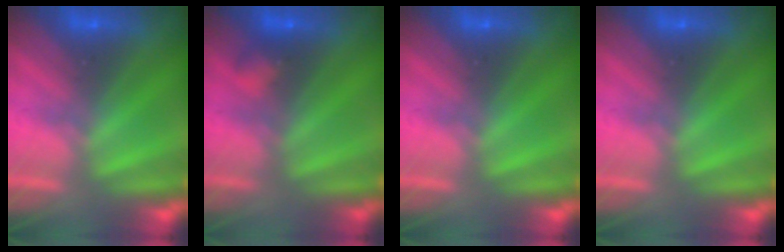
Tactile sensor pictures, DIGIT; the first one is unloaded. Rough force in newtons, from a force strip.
{"total": 2.2}
{"total": 0.0}
{"total": 0.0}